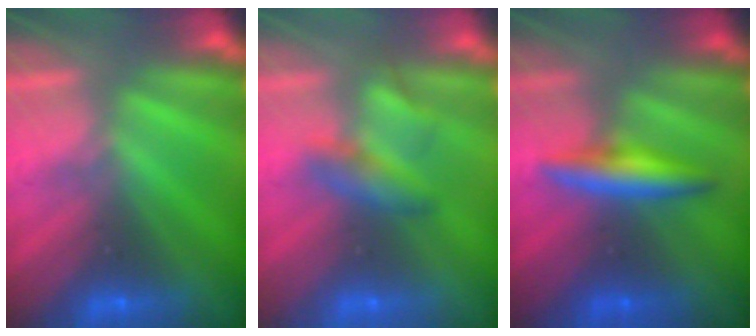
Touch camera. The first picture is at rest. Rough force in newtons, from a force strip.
{"total": 2.2}
{"total": 2.6}